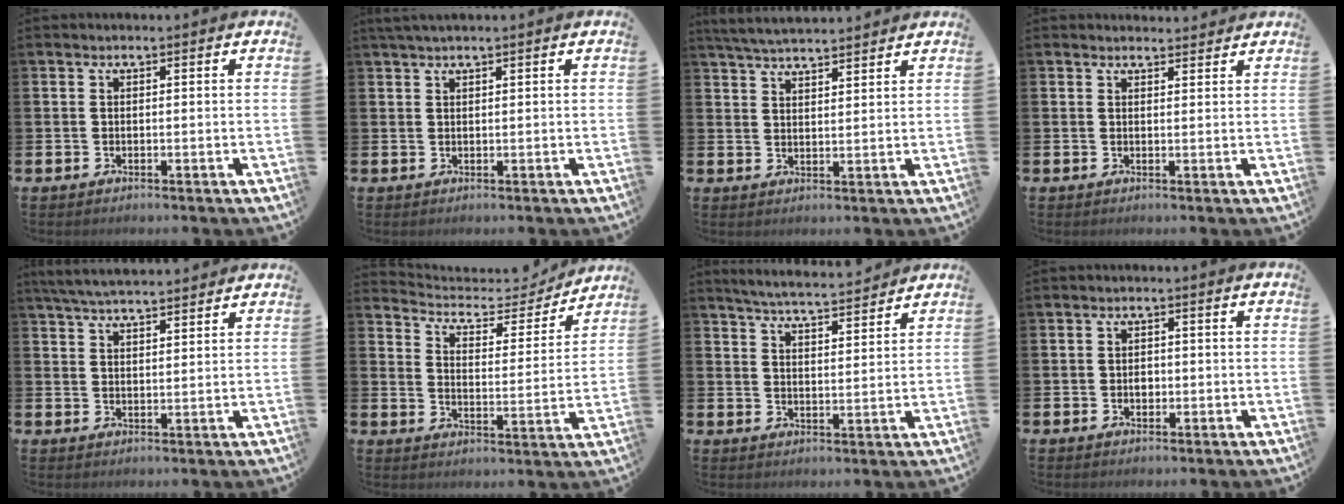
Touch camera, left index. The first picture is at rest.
{"total": 1.4, "force": [1.2, -0.1, 0.7], "torque": [-0.020, 0.004, 0.022]}
{"total": 4.4, "force": [4.3, 0.3, 0.7], "torque": [-0.032, -0.016, 0.080]}
{"total": 1.7, "force": [1.7, 0.2, 0.0], "torque": [0.007, -0.008, 0.028]}
{"total": 4.9, "force": [4.7, 0.5, 1.1], "torque": [-0.040, -0.015, 0.088]}
{"total": 5.3, "force": [4.9, 2.0, 0.9], "torque": [-0.046, -0.041, 0.076]}
{"total": 5.3, "force": [5.3, 0.0, 0.8], "torque": [-0.030, -0.033, 0.093]}
{"total": 1.5, "force": [-0.1, 1.1, 1.0], "torque": [-0.006, 0.001, -0.007]}